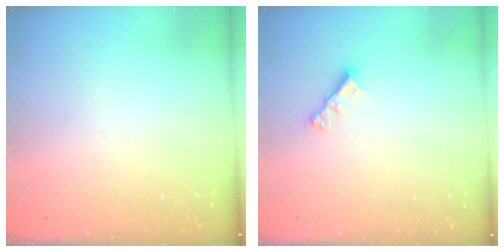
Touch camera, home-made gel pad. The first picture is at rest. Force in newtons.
{"total": 3.4, "press": 3.4, "slide": 0.2}